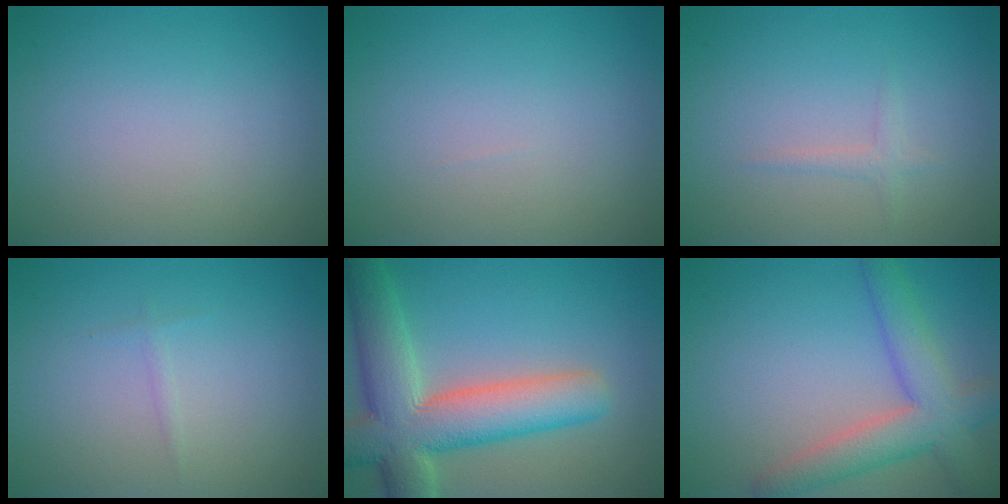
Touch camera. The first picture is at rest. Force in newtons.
{"total": 0.0}
{"total": 1.0, "press": 1.0, "slide": 0.1}
{"total": 0.5, "press": 0.5, "slide": 0.1}
{"total": 9.9, "press": 9.9, "slide": 0.8}
{"total": 5.9, "press": 5.8, "slide": 0.3}